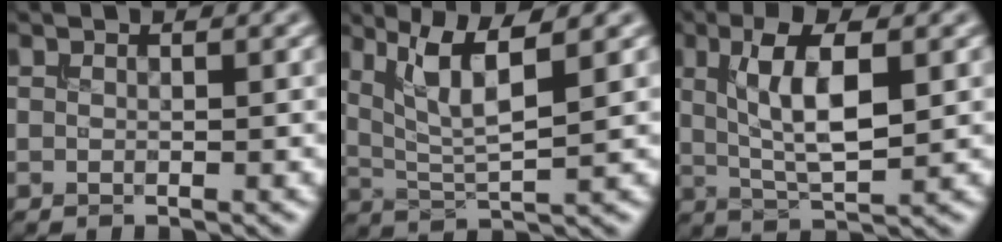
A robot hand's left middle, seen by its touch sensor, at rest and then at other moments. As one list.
[{"total": 5.5, "force": [2.3, 1.3, 4.8], "torque": [-0.091, -0.002, 0.045]}, {"total": 6.6, "force": [1.3, 2.2, 6.0], "torque": [-0.110, 0.004, 0.024]}]